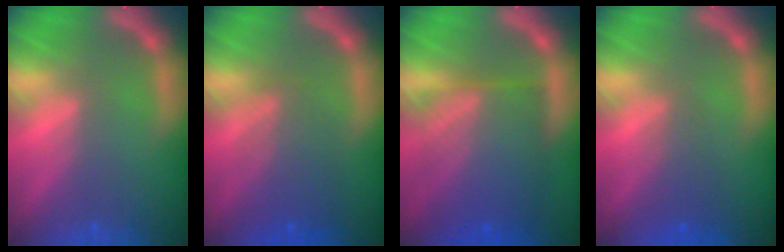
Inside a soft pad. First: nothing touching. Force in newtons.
{"total": 5.1}
{"total": 10.1}
{"total": 2.5}